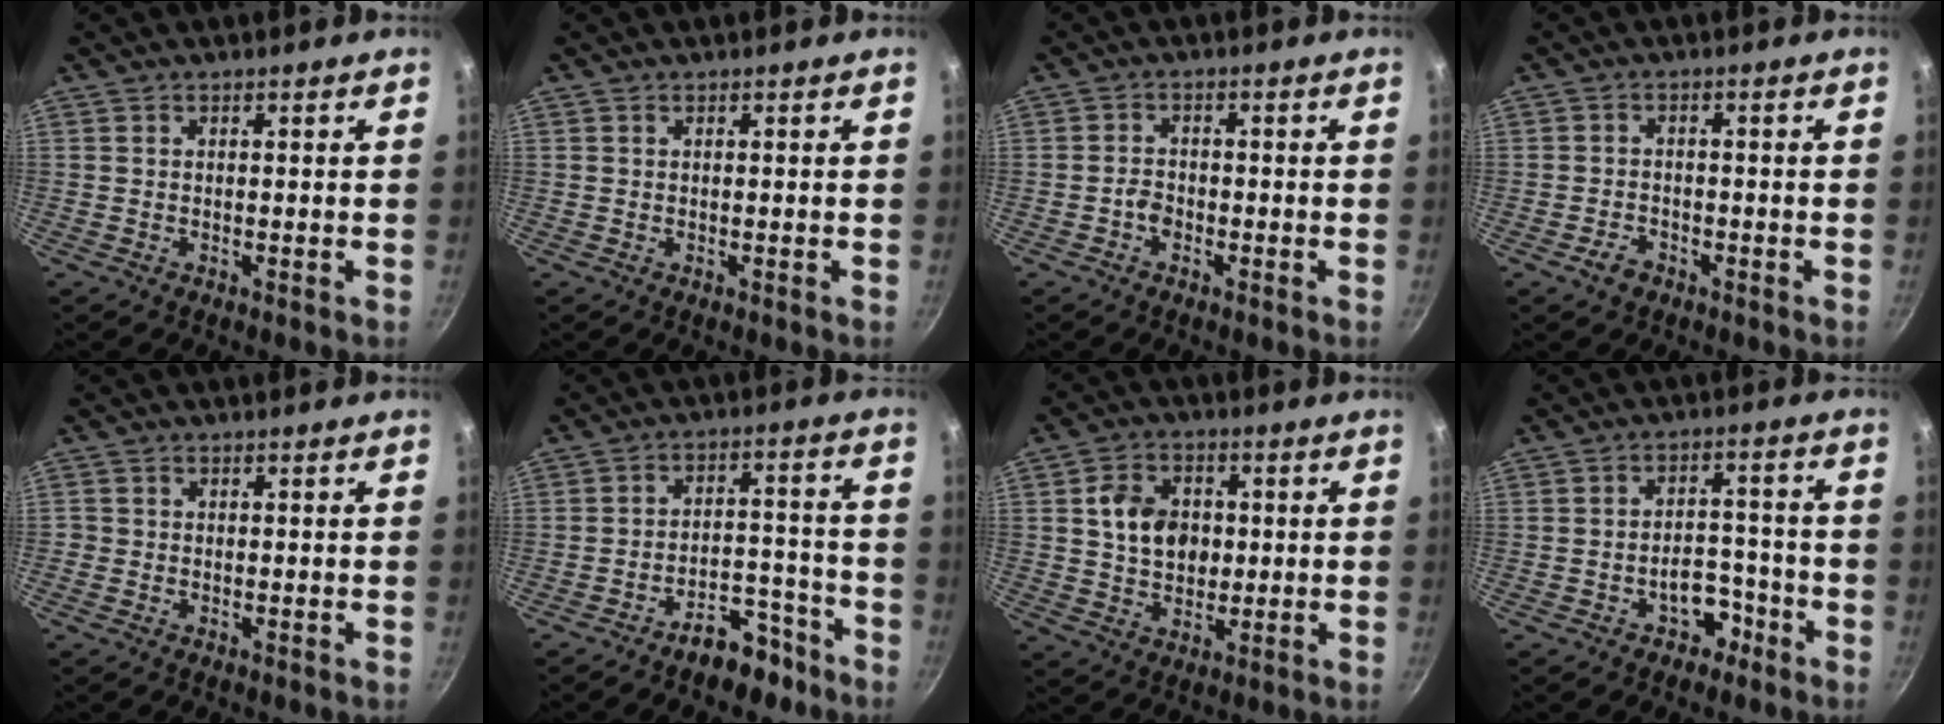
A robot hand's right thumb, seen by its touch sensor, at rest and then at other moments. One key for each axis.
{"total": 0.0}
{"total": 2.3, "fx": -1.2, "fy": 1.6, "fz": 1.2, "tx": -0.015, "ty": 0.017, "tz": -0.024}
{"total": 3.1, "fx": -1.9, "fy": 2.1, "fz": 1.3, "tx": -0.017, "ty": 0.019, "tz": -0.033}
{"total": 1.0, "fx": -0.3, "fy": 0.9, "fz": 0.2, "tx": -0.002, "ty": 0.001, "tz": -0.008}
{"total": 8.8, "fx": -6.3, "fy": 4.5, "fz": 4.1, "tx": -0.026, "ty": 0.075, "tz": -0.083}
{"total": 9.5, "fx": 1.1, "fy": 7.3, "fz": 5.9, "tx": -0.075, "ty": 0.004, "tz": 0.016}
{"total": 6.2, "fx": -3.4, "fy": 4.2, "fz": 3.0, "tx": -0.008, "ty": 0.041, "tz": -0.039}